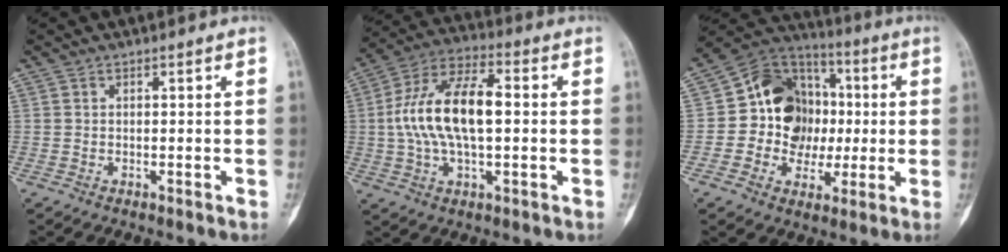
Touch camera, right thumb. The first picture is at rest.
{"total": 16.2, "force": [0.6, 7.7, 14.3], "torque": [-0.274, 0.028, 0.005]}
{"total": 16.6, "force": [0.3, 14.1, 8.9], "torque": [-0.082, 0.029, 0.002]}